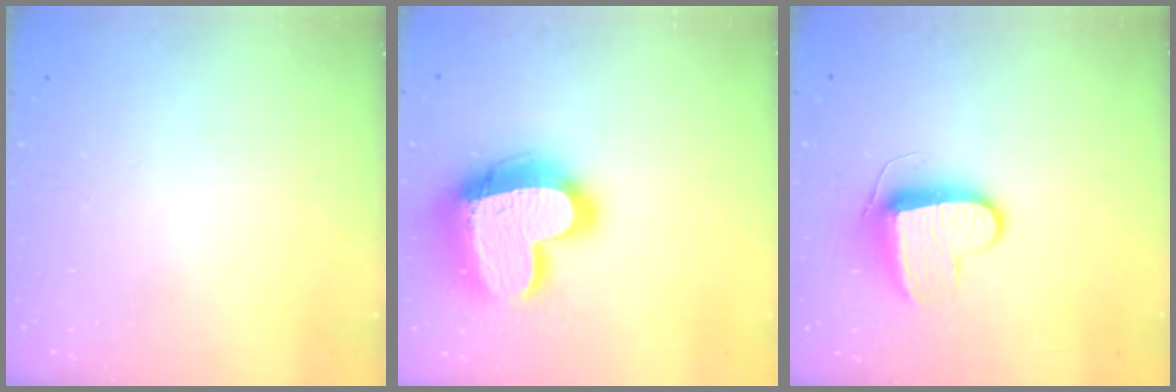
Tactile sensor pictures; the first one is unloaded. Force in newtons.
{"total": 21.0, "press": 20.9, "slide": 1.9}
{"total": 9.4, "press": 9.4, "slide": 0.5}